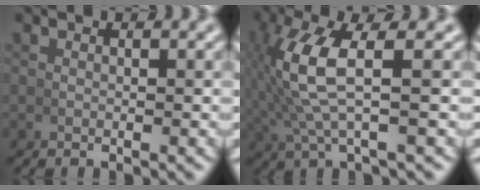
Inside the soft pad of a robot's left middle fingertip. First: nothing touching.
{"total": 6.5, "force": [0.7, 2.1, 6.1], "torque": [-0.137, 0.006, 0.020]}